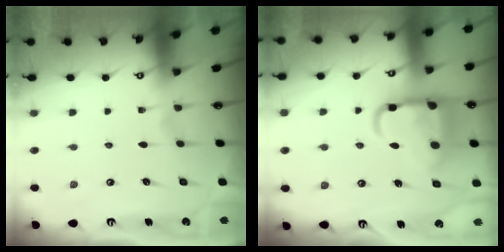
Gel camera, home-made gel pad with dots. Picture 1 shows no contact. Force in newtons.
{"total": 14.7, "press": 14.7, "slide": 1.5}